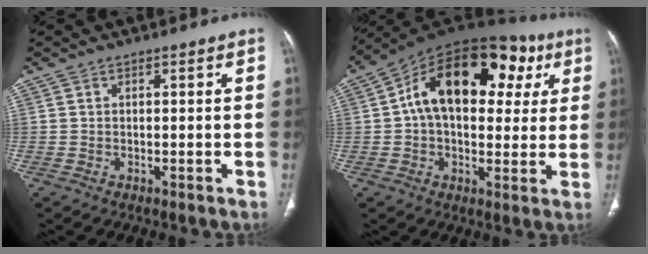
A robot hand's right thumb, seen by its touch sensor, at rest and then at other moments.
{"total": 23.9, "force": [6.4, 14.2, 18.1], "torque": [-0.240, 0.035, 0.088]}